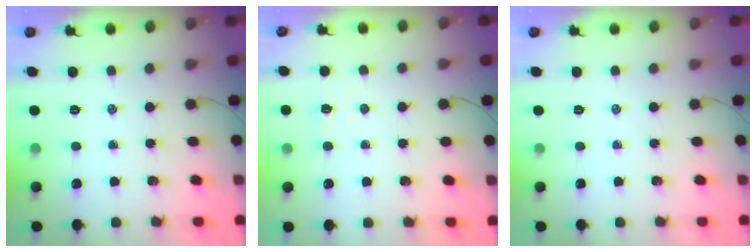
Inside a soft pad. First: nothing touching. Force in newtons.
{"total": 1.6, "press": 1.6, "slide": 0.5}
{"total": 0.0}